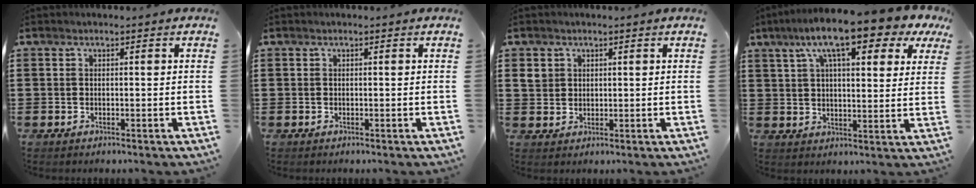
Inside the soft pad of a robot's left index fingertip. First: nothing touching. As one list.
[{"total": 0.0}, {"total": 2.6, "force": [1.2, 2.2, 0.7], "torque": [-0.023, 0.008, 0.022]}, {"total": 11.9, "force": [7.7, 2.9, 8.6], "torque": [-0.162, -0.016, 0.128]}]